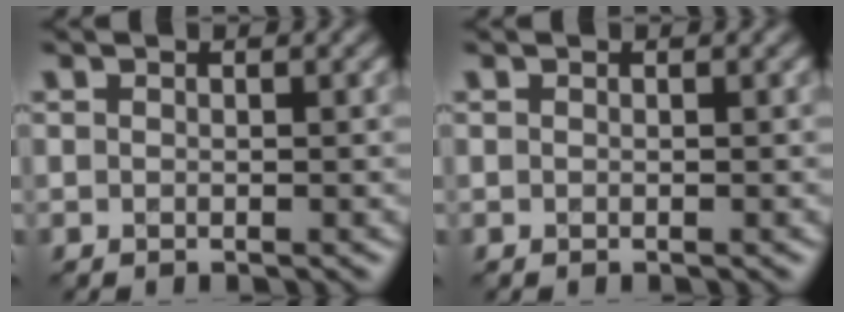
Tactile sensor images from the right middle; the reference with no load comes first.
{"total": 0.0}